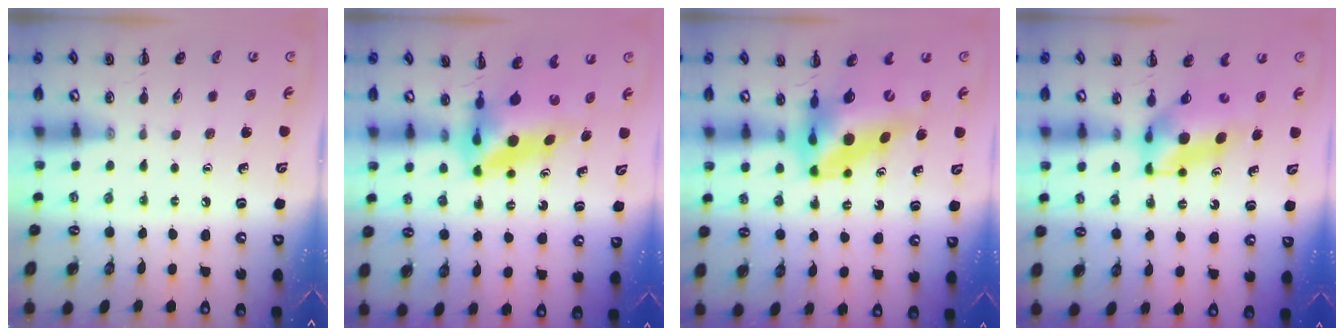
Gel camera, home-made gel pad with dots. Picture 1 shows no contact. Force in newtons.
{"total": 6.8, "press": 6.6, "slide": 1.7}
{"total": 12.3, "press": 11.8, "slide": 3.6}
{"total": 5.7, "press": 5.6, "slide": 1.1}